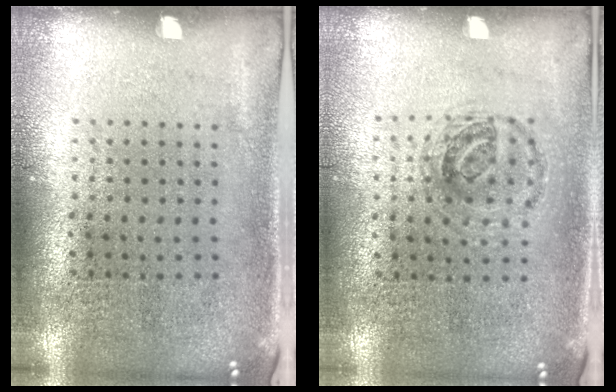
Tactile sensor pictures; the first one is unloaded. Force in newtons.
{"total": 0.9, "press": 0.9, "slide": 0.2}